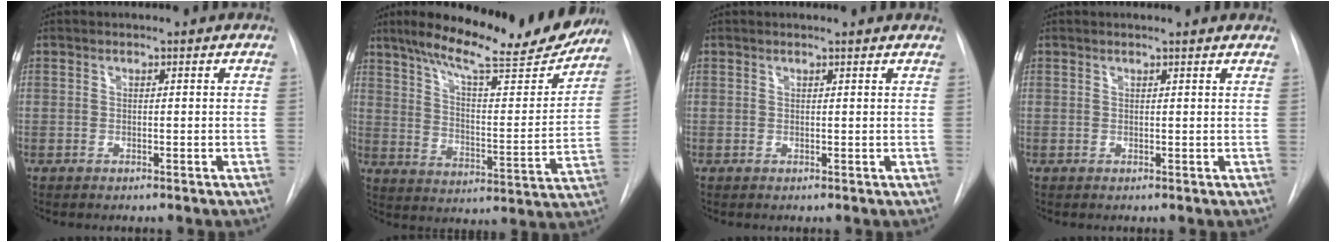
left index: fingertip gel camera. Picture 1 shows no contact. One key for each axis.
{"total": 20.5, "fx": 17.5, "fy": 2.9, "fz": 10.4, "tx": -0.161, "ty": -0.032, "tz": 0.243}
{"total": 2.0, "fx": 1.8, "fy": 0.1, "fz": 0.7, "tx": -0.013, "ty": 0.003, "tz": 0.010}
{"total": 2.6, "fx": 2.4, "fy": 0.2, "fz": 0.9, "tx": -0.015, "ty": 0.002, "tz": 0.015}